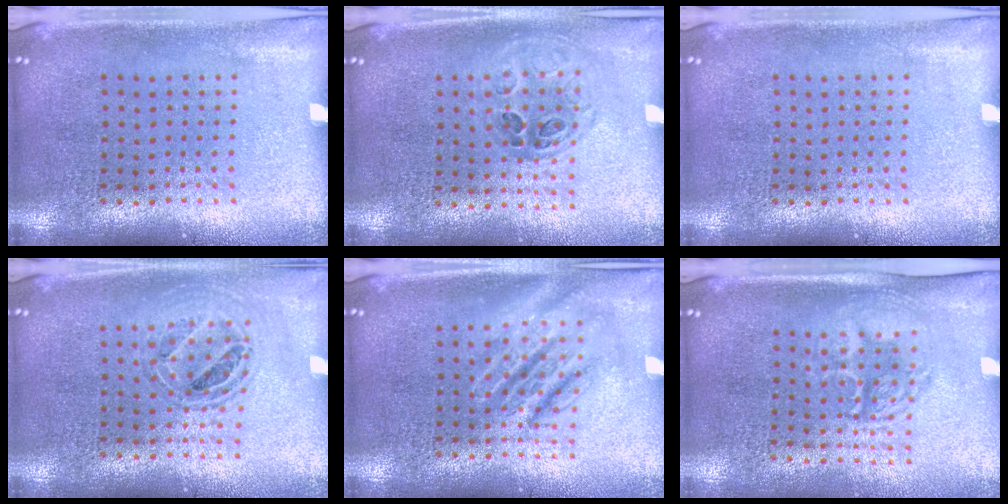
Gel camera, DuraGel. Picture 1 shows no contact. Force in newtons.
{"total": 0.9, "press": 0.9, "slide": 0.3}
{"total": 0.0}
{"total": 0.8, "press": 0.8, "slide": 0.1}
{"total": 2.4, "press": 2.4, "slide": 0.3}
{"total": 1.6, "press": 1.4, "slide": 0.8}